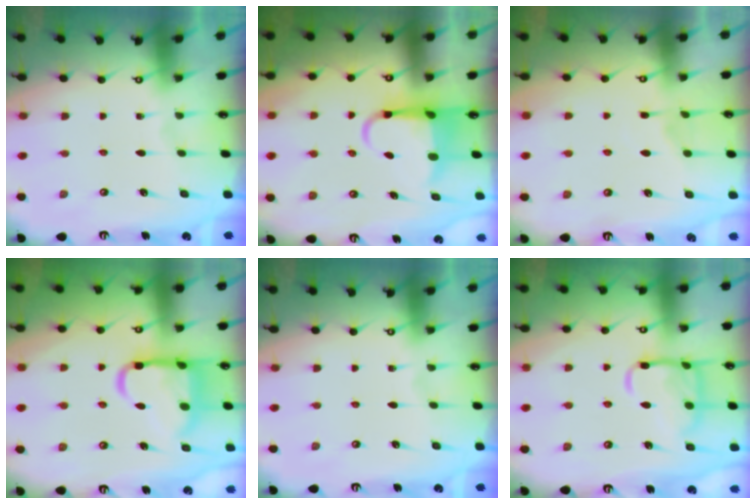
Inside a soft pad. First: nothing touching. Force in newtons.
{"total": 5.9, "press": 5.8, "slide": 1.0}
{"total": 4.1, "press": 4.1, "slide": 0.6}
{"total": 14.4, "press": 14.3, "slide": 1.6}
{"total": 0.0}
{"total": 14.6, "press": 14.5, "slide": 1.2}